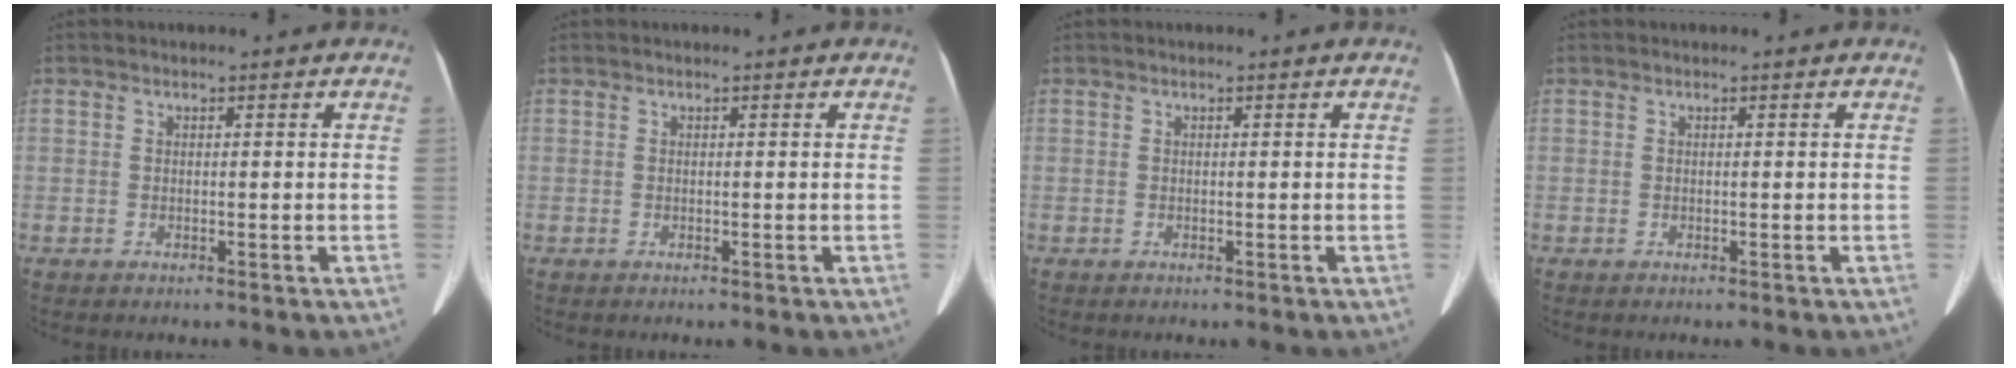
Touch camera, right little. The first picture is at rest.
{"total": 0.0}
{"total": 0.0}
{"total": 0.0}